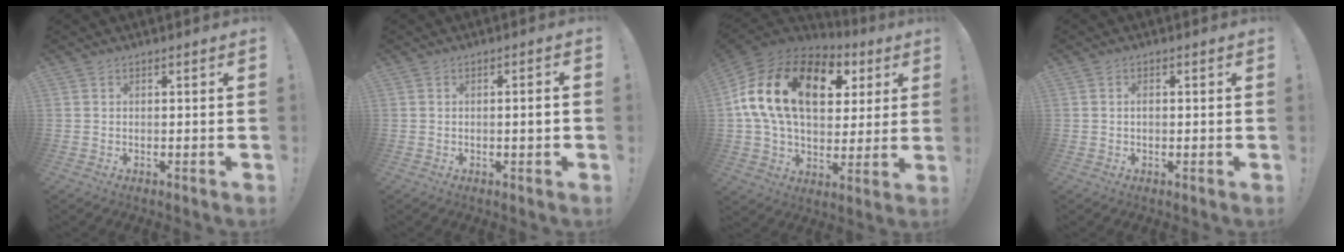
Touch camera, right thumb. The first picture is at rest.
{"total": 2.8, "force": [-0.4, 0.0, 2.7], "torque": [-0.039, -0.001, -0.010]}
{"total": 22.5, "force": [6.9, 14.1, 16.2], "torque": [-0.288, -0.015, 0.120]}
{"total": 1.0, "force": [-0.3, 0.7, 0.6], "torque": [-0.019, 0.007, -0.004]}